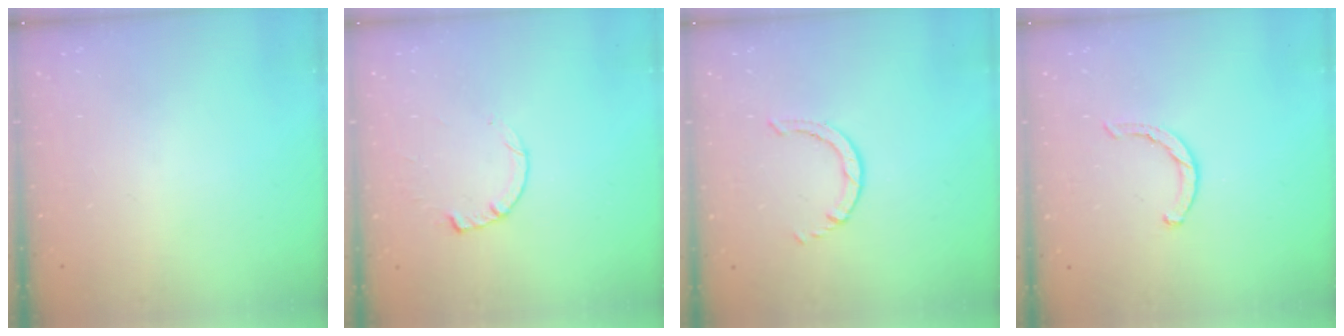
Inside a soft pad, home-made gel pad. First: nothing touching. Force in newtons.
{"total": 4.1, "press": 4.0, "slide": 0.8}
{"total": 0.8, "press": 0.7, "slide": 0.2}
{"total": 1.8, "press": 1.8, "slide": 0.3}